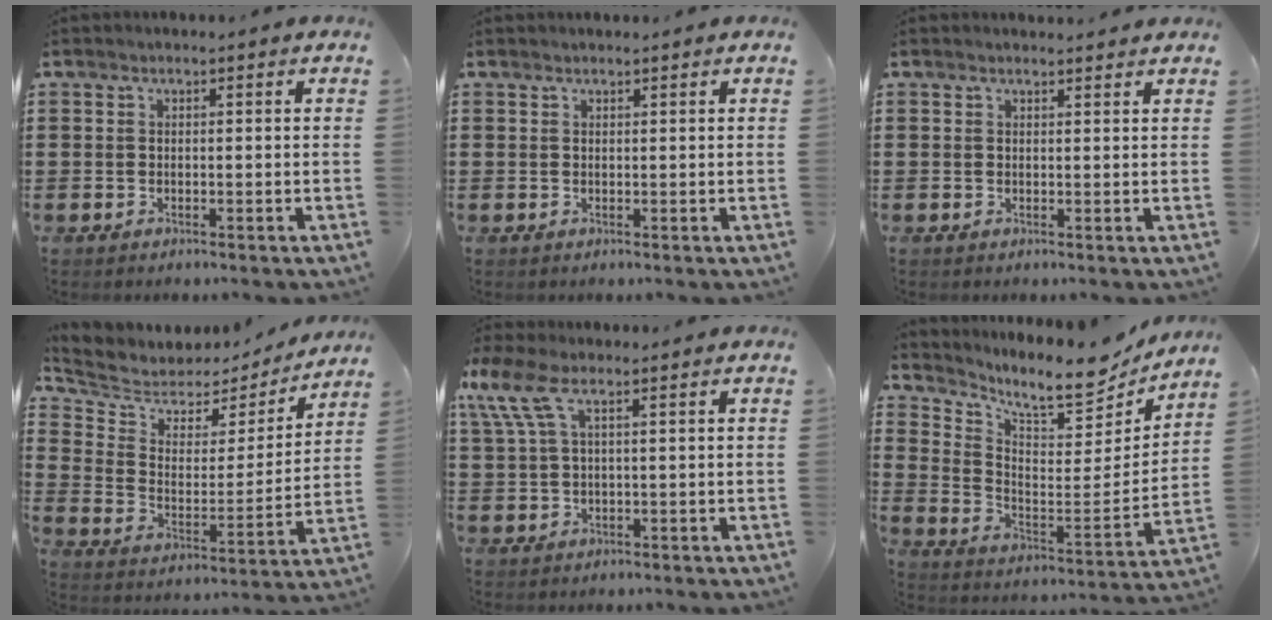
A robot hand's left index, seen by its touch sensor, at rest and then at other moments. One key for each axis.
{"total": 0.6, "fx": 0.6, "fy": 0.1, "fz": 0.0, "tx": -0.003, "ty": 0.000, "tz": 0.012}
{"total": 1.1, "fx": 1.0, "fy": 0.4, "fz": -0.1, "tx": -0.003, "ty": 0.000, "tz": 0.021}
{"total": 4.7, "fx": 4.1, "fy": 2.4, "fz": 0.1, "tx": -0.041, "ty": -0.034, "tz": 0.064}
{"total": 5.4, "fx": 2.1, "fy": 1.9, "fz": 4.6, "tx": -0.119, "ty": -0.001, "tz": 0.032}
{"total": 8.1, "fx": 7.1, "fy": 1.6, "fz": 3.6, "tx": -0.091, "ty": -0.061, "tz": 0.114}